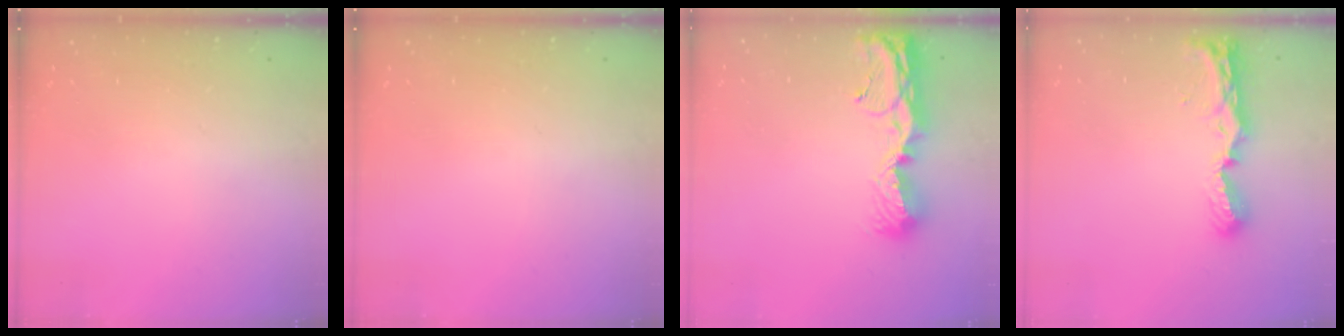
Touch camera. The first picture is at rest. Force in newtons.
{"total": 0.0}
{"total": 12.3, "press": 12.3, "slide": 1.3}
{"total": 8.3, "press": 8.3, "slide": 0.6}